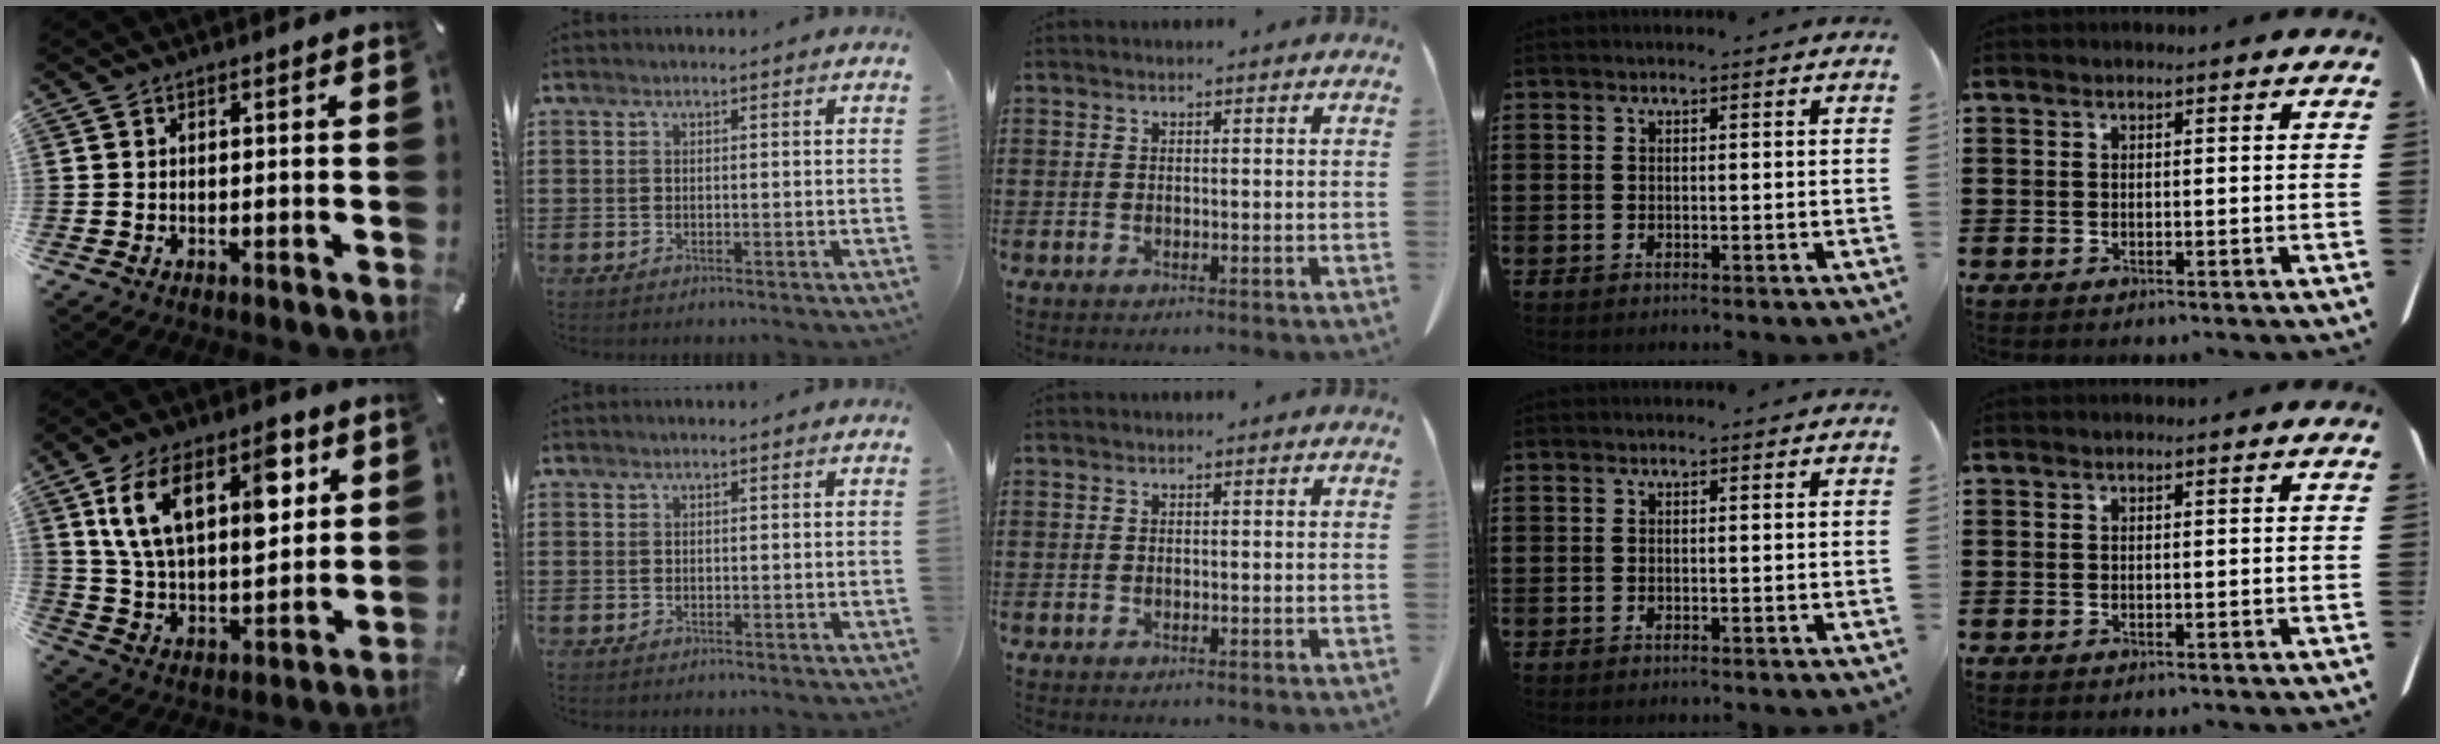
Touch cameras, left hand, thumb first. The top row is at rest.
{"thumb": {"total": 17.3, "force": [8.8, 9.7, 11.4], "torque": [-0.201, -0.022, 0.153]}}